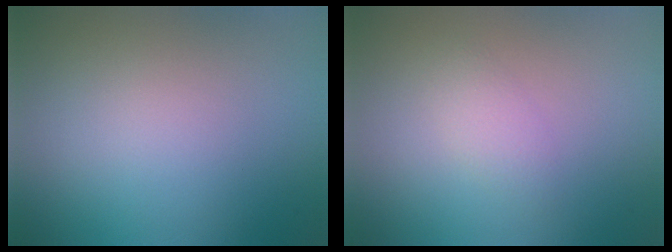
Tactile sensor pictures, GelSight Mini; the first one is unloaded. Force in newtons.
{"total": 1.3, "press": 1.3, "slide": 0.1}